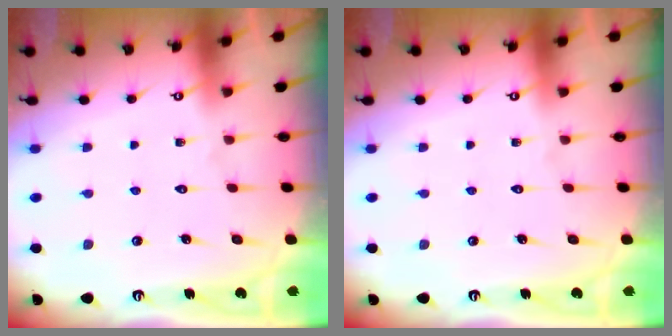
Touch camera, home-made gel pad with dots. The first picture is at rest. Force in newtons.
{"total": 0.0}